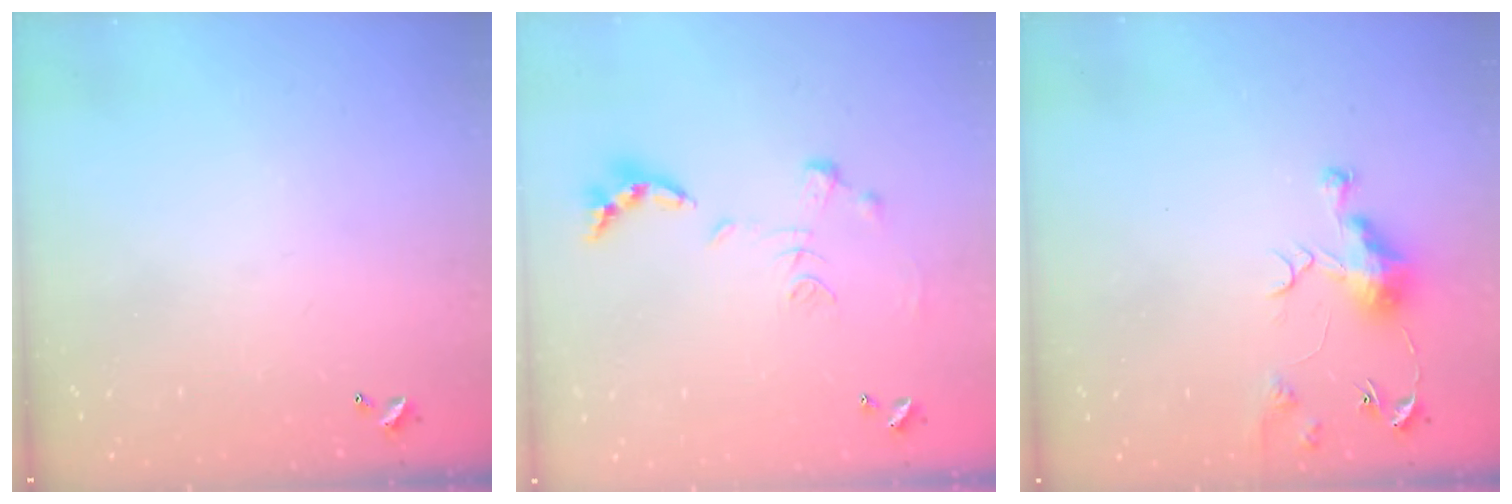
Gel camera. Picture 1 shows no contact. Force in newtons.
{"total": 1.1, "press": 1.0, "slide": 0.4}
{"total": 7.0, "press": 7.0, "slide": 0.7}